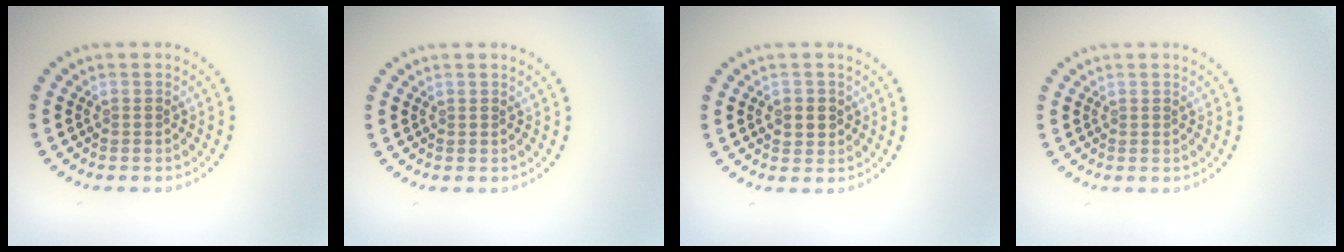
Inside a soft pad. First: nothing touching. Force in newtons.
{"total": 0.0}
{"total": 2.0, "press": 1.9, "slide": 0.5}
{"total": 0.0}